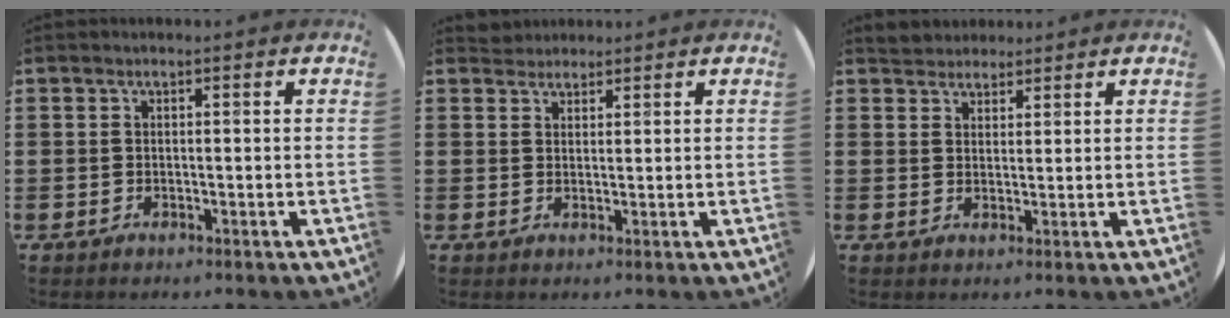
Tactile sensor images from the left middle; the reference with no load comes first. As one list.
[{"total": 2.0, "force": [1.9, 0.6, -0.2], "torque": [0.000, 0.005, 0.039]}, {"total": 2.7, "force": [2.6, 0.8, -0.3], "torque": [0.000, 0.001, 0.051]}]